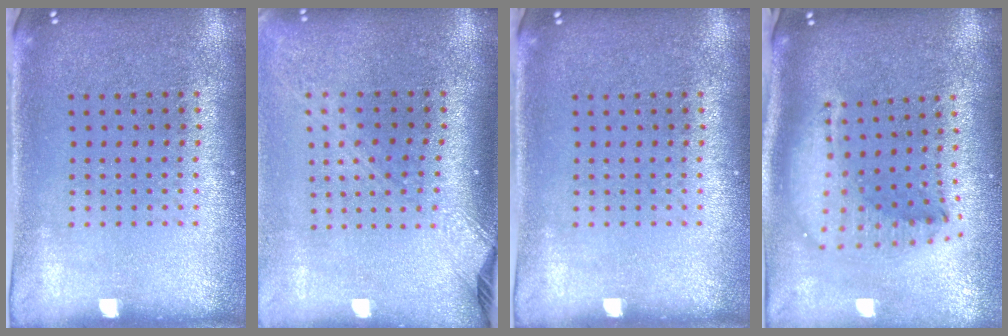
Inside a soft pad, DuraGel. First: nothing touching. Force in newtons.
{"total": 2.2, "press": 1.6, "slide": 1.5}
{"total": 0.0}
{"total": 2.2, "press": 1.7, "slide": 1.4}